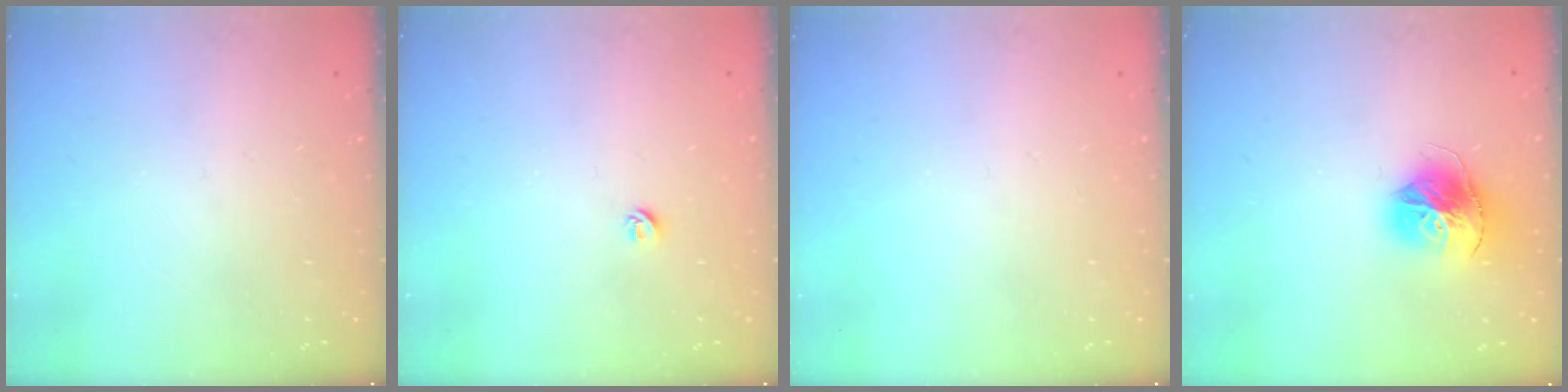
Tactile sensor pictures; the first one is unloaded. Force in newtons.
{"total": 3.9, "press": 3.8, "slide": 0.3}
{"total": 0.0}
{"total": 15.6, "press": 15.5, "slide": 1.6}